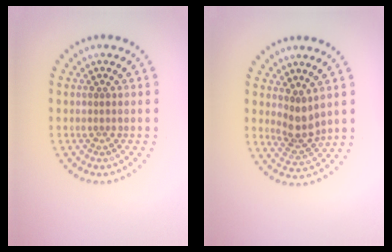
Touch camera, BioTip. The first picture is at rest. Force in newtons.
{"total": 2.6, "press": 2.0, "slide": 1.7}